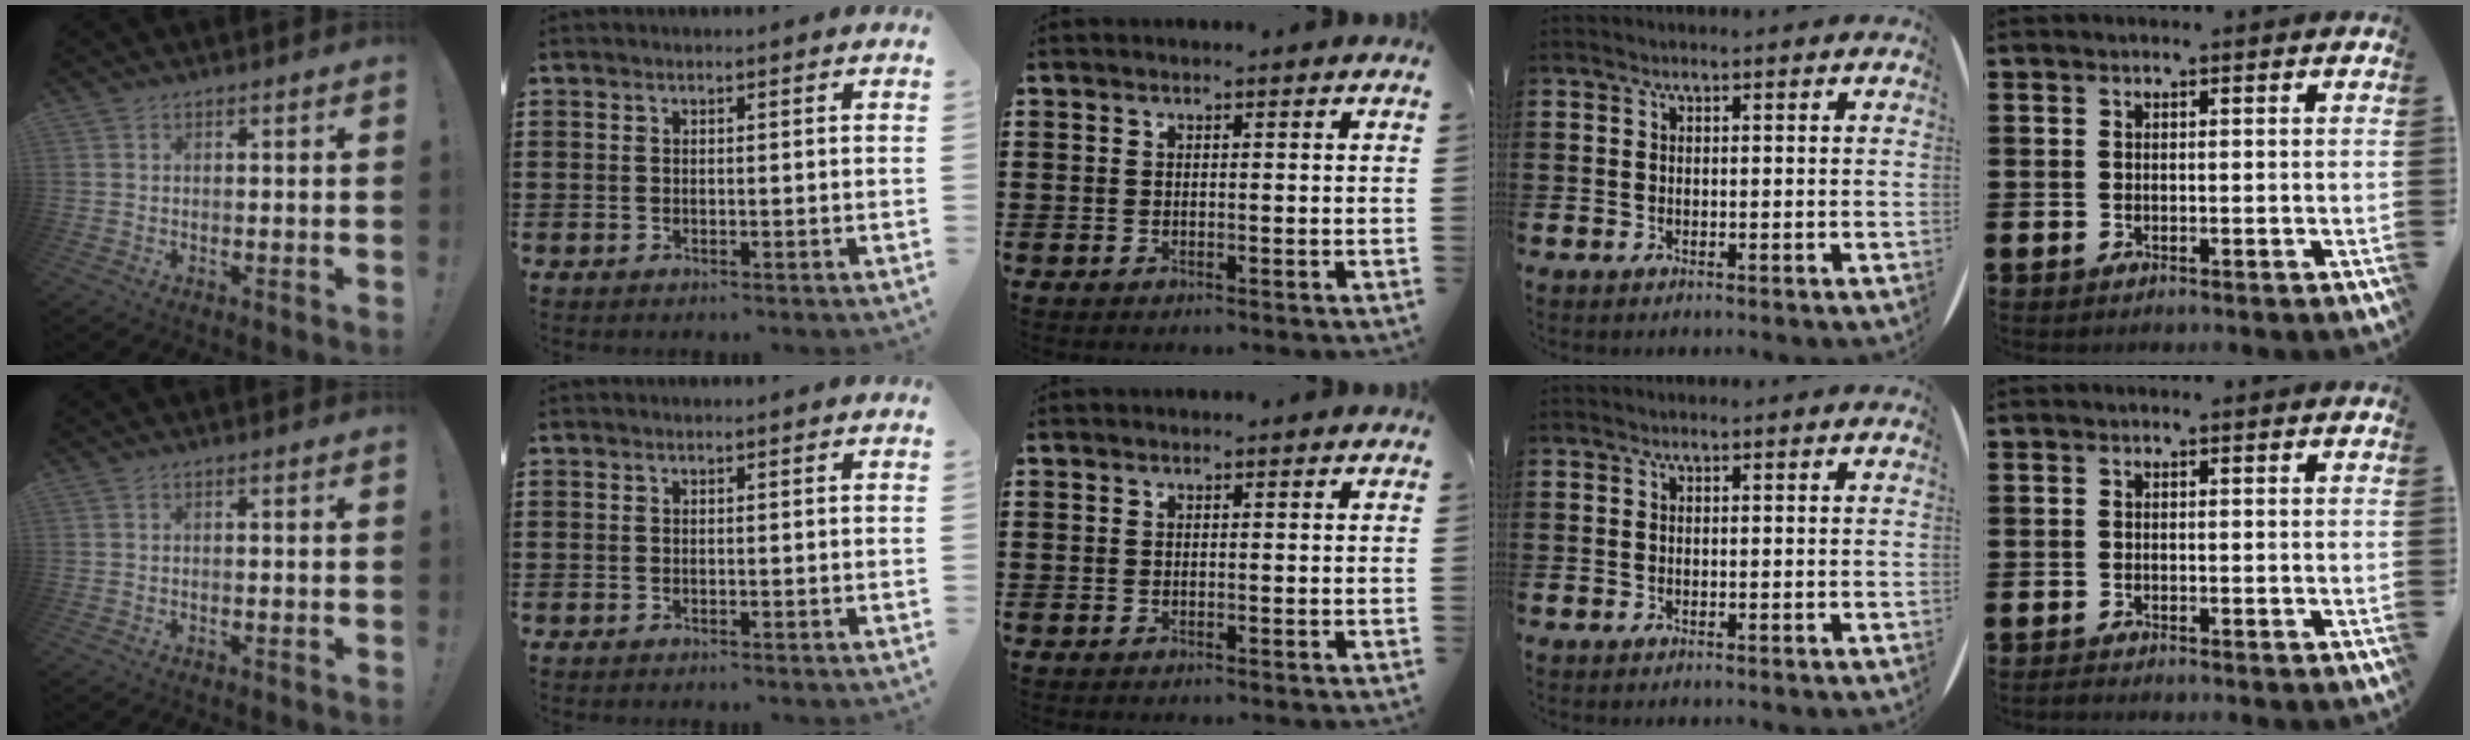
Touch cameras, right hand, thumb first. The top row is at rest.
{"little": {"total": 0.5, "force": [-0.5, 0.0, 0.1], "torque": [-0.003, -0.001, -0.011]}}